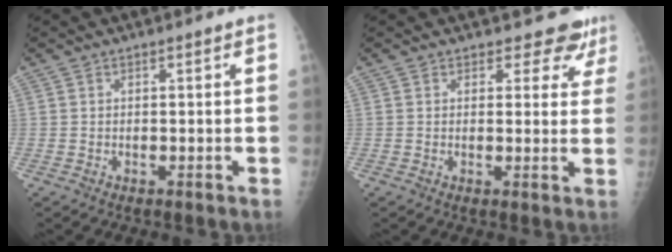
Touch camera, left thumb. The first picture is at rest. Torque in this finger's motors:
{"motor_torque": [-0.06, -0.11, -0.27, -0.12, 0.00]}